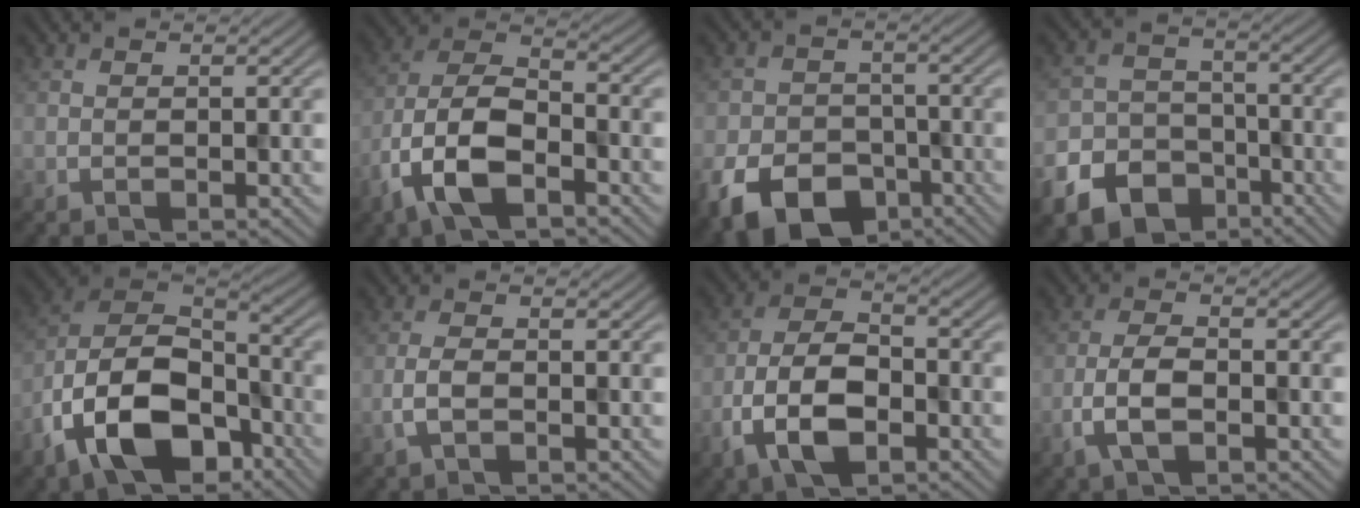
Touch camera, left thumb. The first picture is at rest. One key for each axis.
{"total": 10.3, "fx": -5.3, "fy": 4.6, "fz": 7.5, "tx": -0.159, "ty": -0.001, "tz": -0.115}
{"total": 10.8, "fx": -5.7, "fy": 7.3, "fz": 5.6, "tx": -0.117, "ty": -0.029, "tz": -0.106}
{"total": 14.6, "fx": -8.9, "fy": 10.8, "fz": 4.2, "tx": -0.115, "ty": -0.072, "tz": -0.152}
{"total": 16.2, "fx": -8.2, "fy": 9.3, "fz": 10.5, "tx": -0.232, "ty": -0.036, "tz": -0.164}
{"total": 2.7, "fx": -1.1, "fy": 1.1, "fz": 2.2, "tx": -0.056, "ty": 0.001, "tz": -0.026}
{"total": 8.6, "fx": -3.8, "fy": 4.4, "fz": 6.4, "tx": -0.135, "ty": 0.002, "tz": -0.084}
{"total": 4.7, "fx": -1.9, "fy": 2.0, "fz": 3.8, "tx": -0.085, "ty": 0.003, "tz": -0.043}